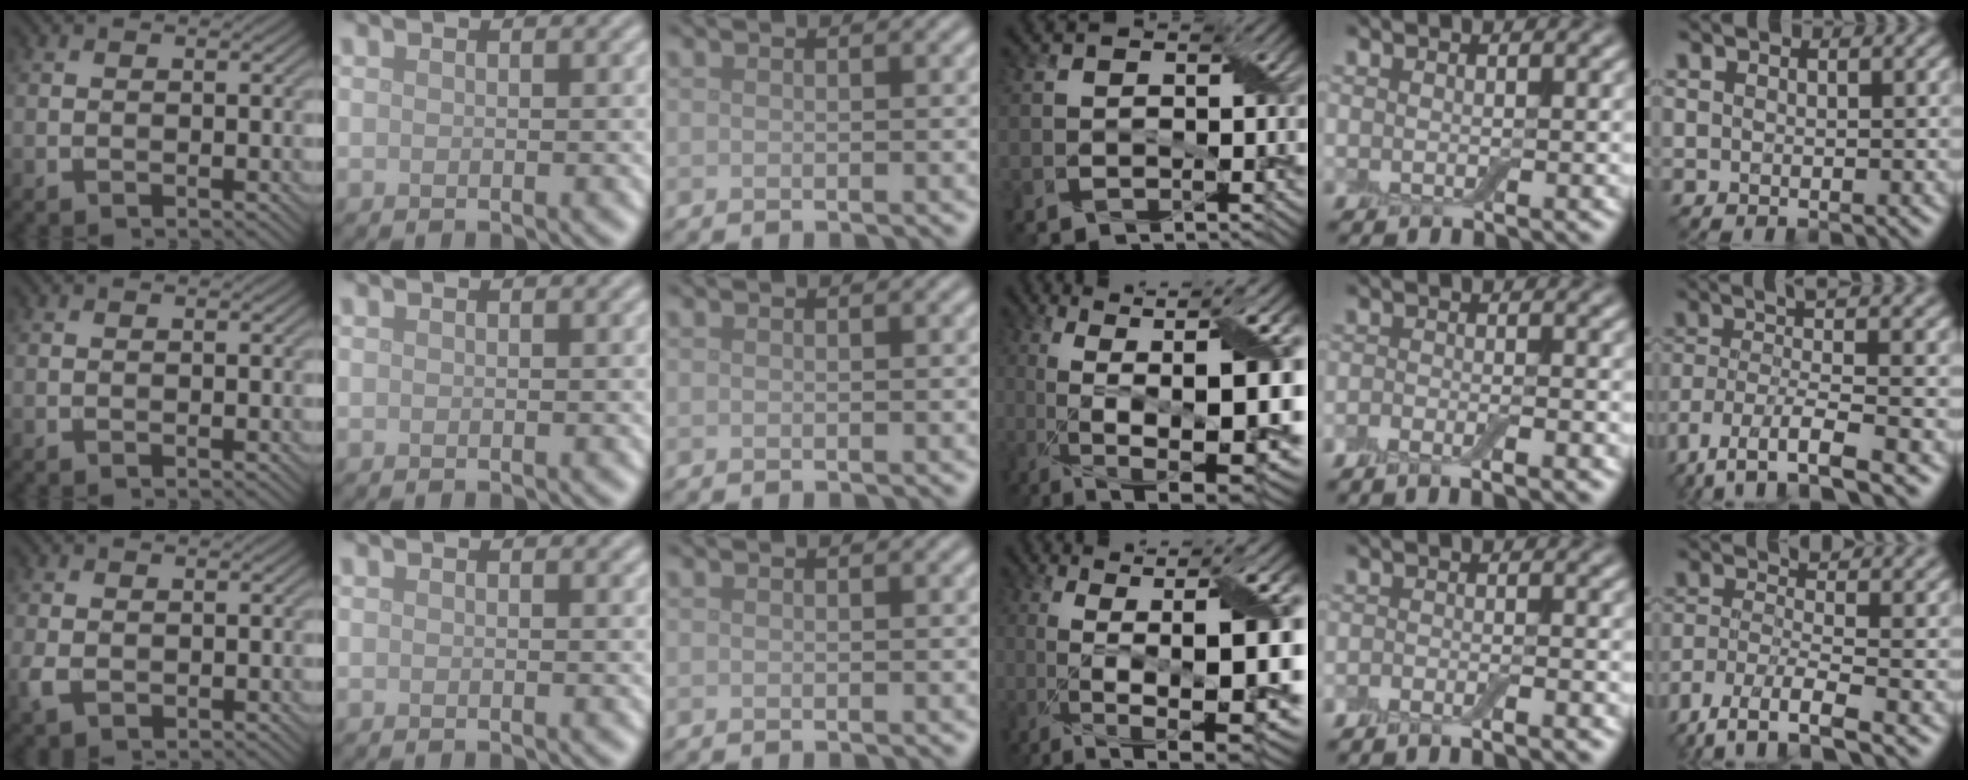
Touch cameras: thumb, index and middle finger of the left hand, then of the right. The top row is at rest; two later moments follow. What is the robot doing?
{"motion": "peel", "object": "bubble wrap"}